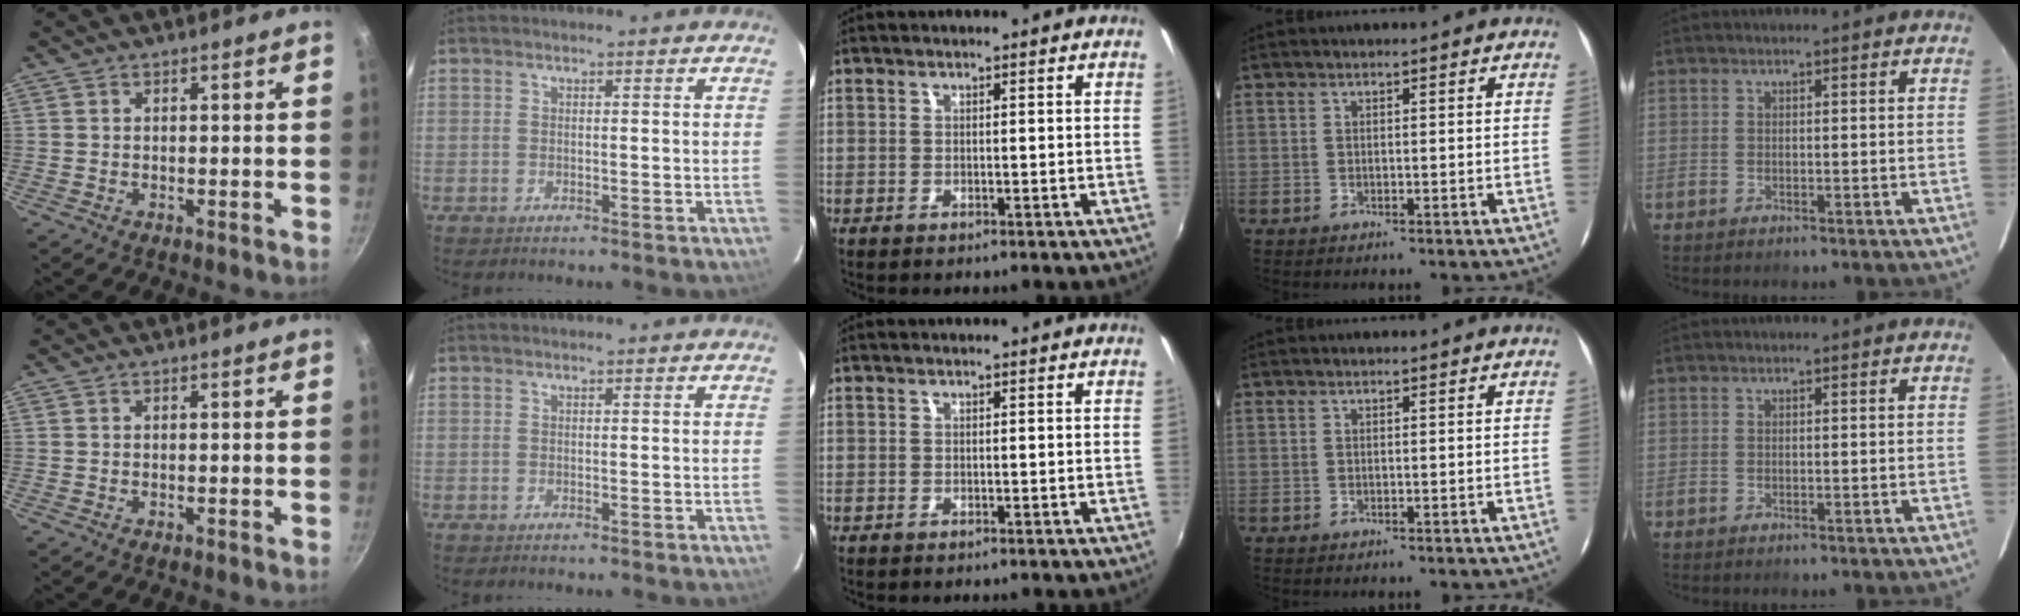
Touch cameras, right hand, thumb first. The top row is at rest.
{}